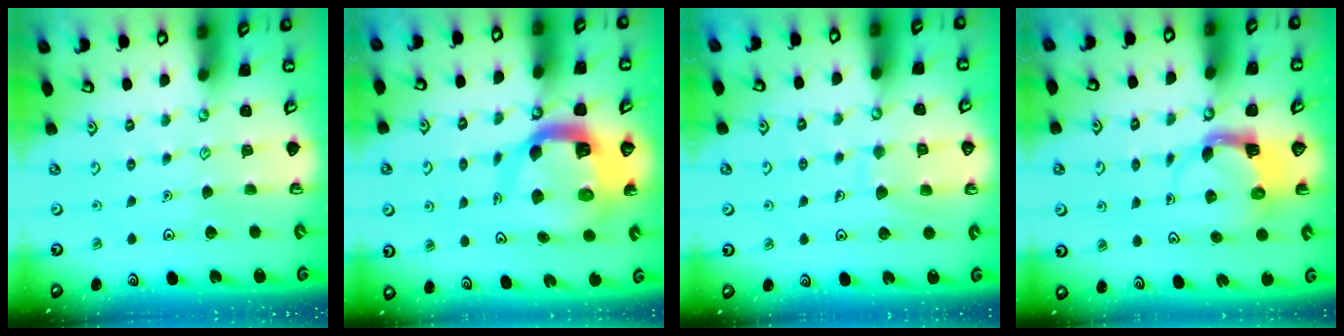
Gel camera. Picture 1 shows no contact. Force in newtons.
{"total": 11.3, "press": 11.2, "slide": 1.5}
{"total": 7.3, "press": 7.3, "slide": 0.7}
{"total": 3.7, "press": 3.6, "slide": 0.7}